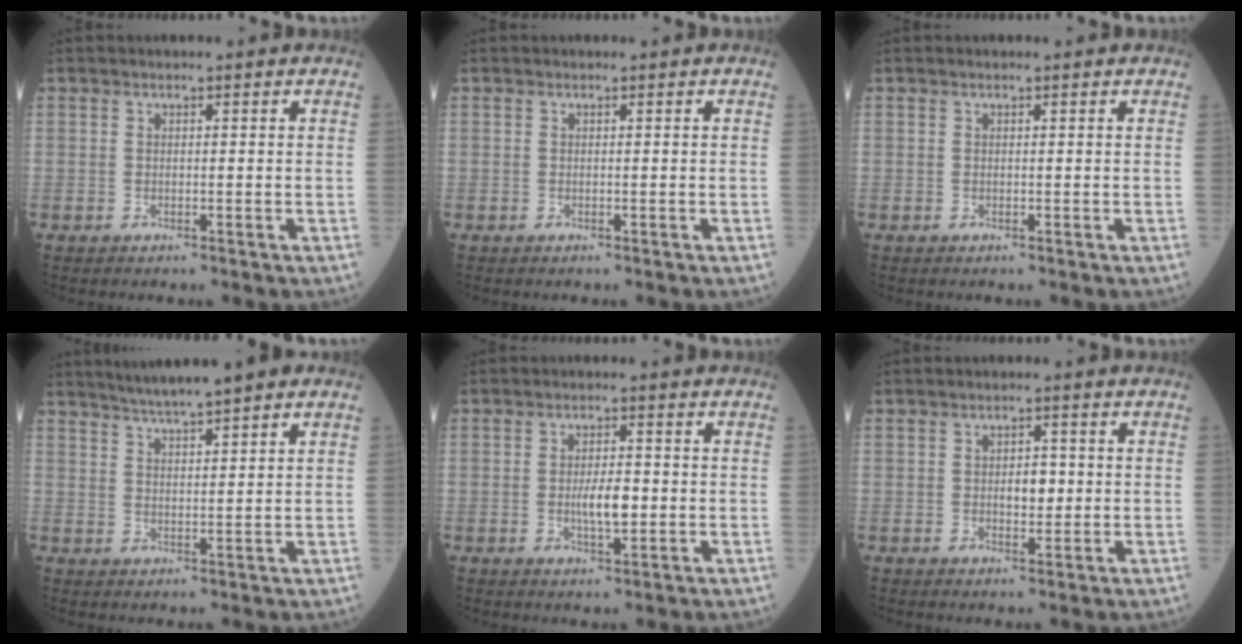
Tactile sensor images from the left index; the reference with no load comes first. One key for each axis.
{"total": 0.0}
{"total": 0.7, "fx": 0.7, "fy": 0.1, "fz": 0.3, "tx": -0.010, "ty": 0.006, "tz": 0.009}
{"total": 8.7, "fx": 7.2, "fy": 0.4, "fz": 4.9, "tx": -0.082, "ty": 0.021, "tz": 0.109}
{"total": 4.2, "fx": -0.6, "fy": 1.3, "fz": 3.9, "tx": -0.074, "ty": -0.006, "tz": -0.009}
{"total": 3.0, "fx": -0.1, "fy": 1.6, "fz": 2.5, "tx": -0.038, "ty": 0.000, "tz": 0.001}